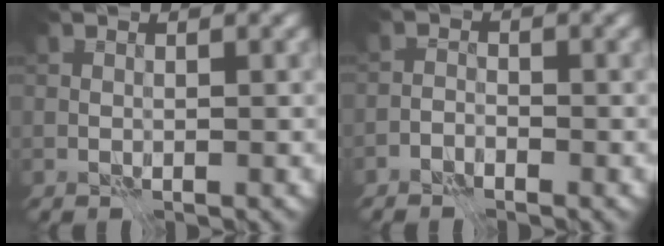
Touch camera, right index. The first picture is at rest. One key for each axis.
{"total": 1.4, "fx": -1.4, "fy": 0.3, "fz": 0.3, "tx": 0.001, "ty": 0.011, "tz": -0.033}